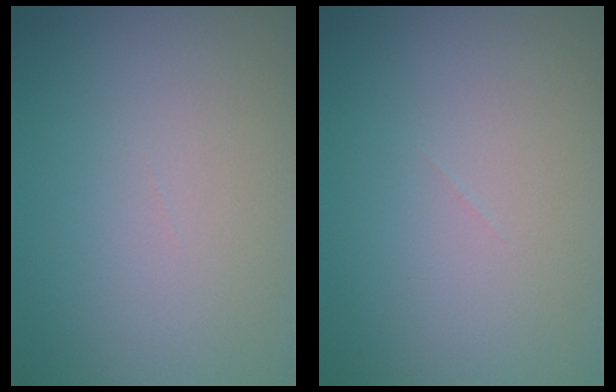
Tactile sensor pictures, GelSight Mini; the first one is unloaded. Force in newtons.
{"total": 0.0}